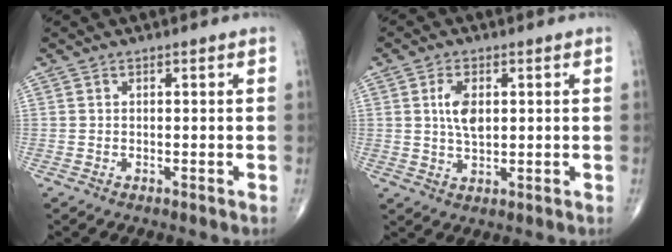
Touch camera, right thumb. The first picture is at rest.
{"total": 5.5, "force": [1.2, 2.9, 4.5], "torque": [-0.083, -0.005, 0.022]}